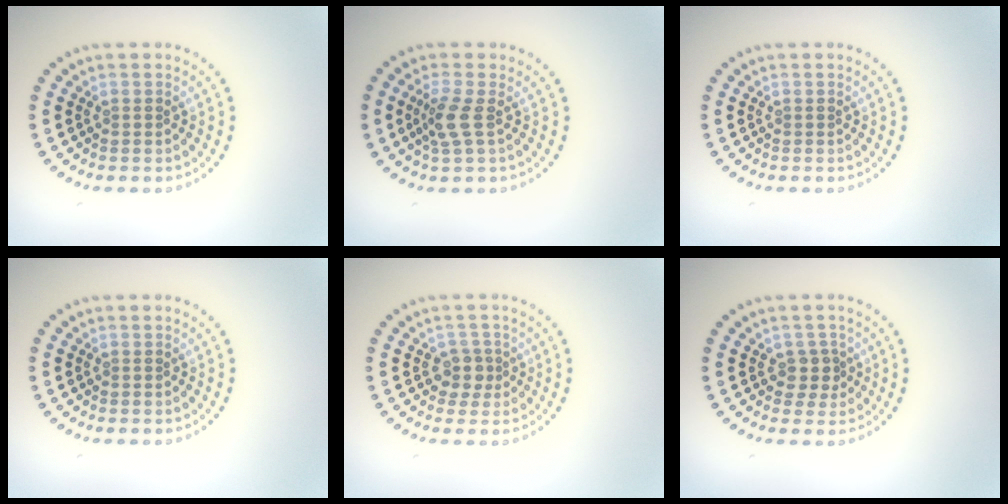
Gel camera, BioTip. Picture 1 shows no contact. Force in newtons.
{"total": 2.3, "press": 2.0, "slide": 1.2}
{"total": 0.0}
{"total": 0.0}
{"total": 1.9, "press": 1.5, "slide": 1.2}
{"total": 1.9, "press": 1.6, "slide": 1.2}